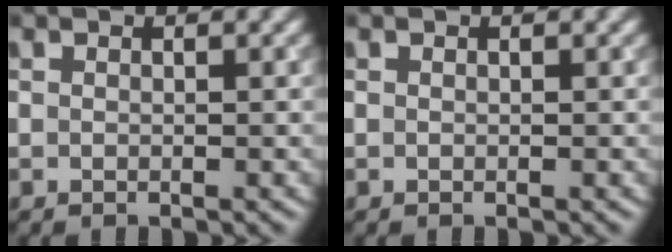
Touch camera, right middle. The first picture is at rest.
{"total": 0.0}